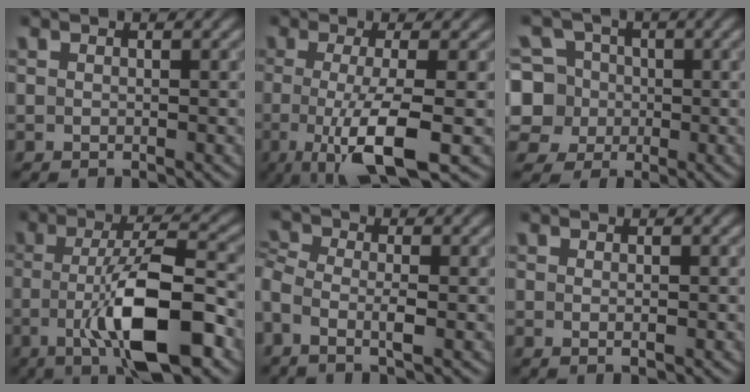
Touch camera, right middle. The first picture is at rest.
{"total": 7.9, "force": [-1.9, 1.9, 7.4], "torque": [-0.117, -0.013, -0.035]}
{"total": 8.1, "force": [-0.2, 7.6, 2.7], "torque": [-0.055, 0.026, -0.025]}
{"total": 10.1, "force": [-3.3, 2.7, 9.2], "torque": [-0.160, 0.004, -0.063]}
{"total": 3.0, "force": [-0.9, 1.0, 2.7], "torque": [-0.061, -0.004, -0.032]}
{"total": 0.6, "force": [-0.1, 0.1, 0.6], "torque": [-0.011, -0.003, -0.001]}